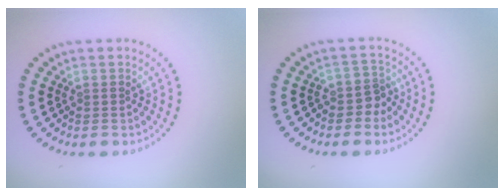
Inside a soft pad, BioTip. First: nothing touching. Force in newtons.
{"total": 1.9, "press": 1.5, "slide": 1.2}